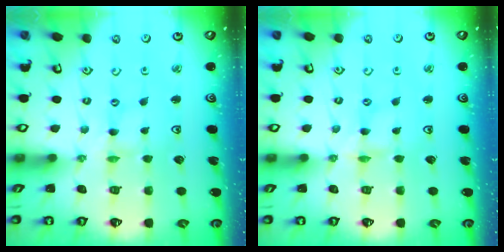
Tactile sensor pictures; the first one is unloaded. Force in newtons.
{"total": 1.1, "press": 1.1, "slide": 0.2}